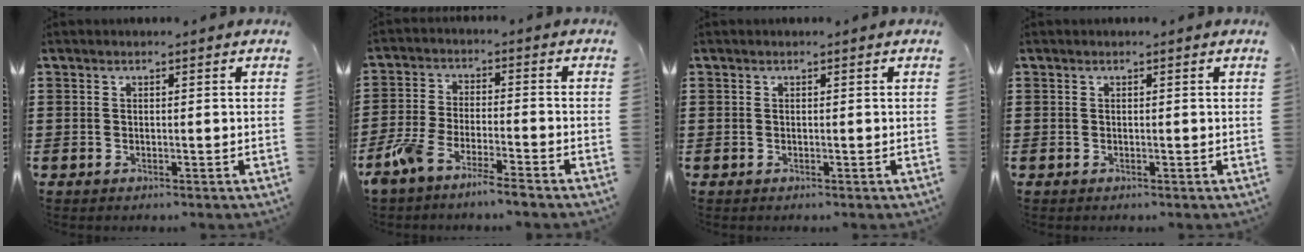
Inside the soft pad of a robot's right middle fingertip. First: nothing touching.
{"total": 5.7, "force": [-5.0, 0.2, 2.7], "torque": [-0.080, -0.013, -0.102]}
{"total": 0.0}
{"total": 0.0}